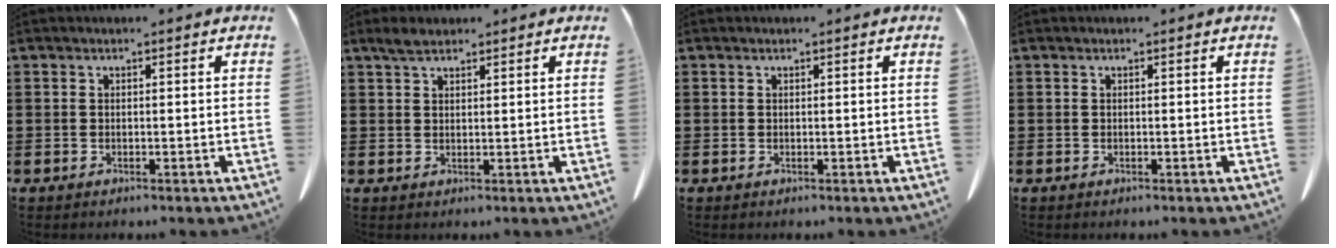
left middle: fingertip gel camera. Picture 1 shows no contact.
{"total": 2.5, "force": [2.0, 0.8, 1.2], "torque": [-0.028, 0.004, 0.038]}
{"total": 0.0}
{"total": 0.0}